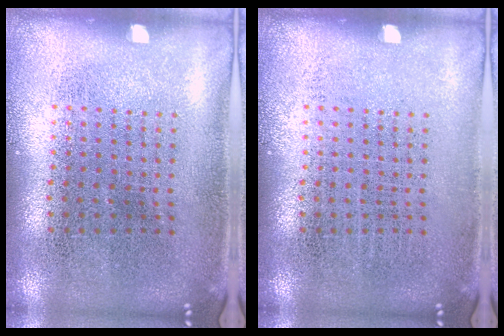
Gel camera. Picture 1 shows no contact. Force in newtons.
{"total": 0.0}